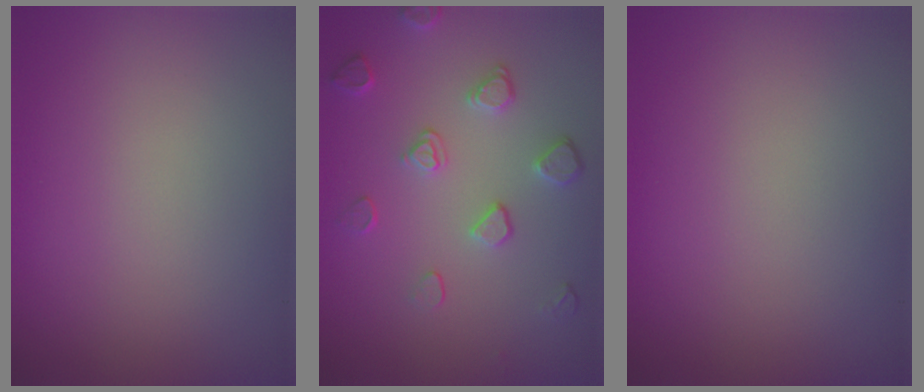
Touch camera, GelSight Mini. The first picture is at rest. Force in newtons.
{"total": 2.4, "press": 1.9, "slide": 1.4}
{"total": 0.0}